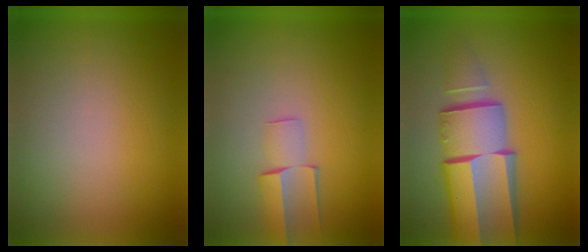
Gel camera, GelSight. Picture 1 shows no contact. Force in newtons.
{"total": 2.5}
{"total": 10.5}